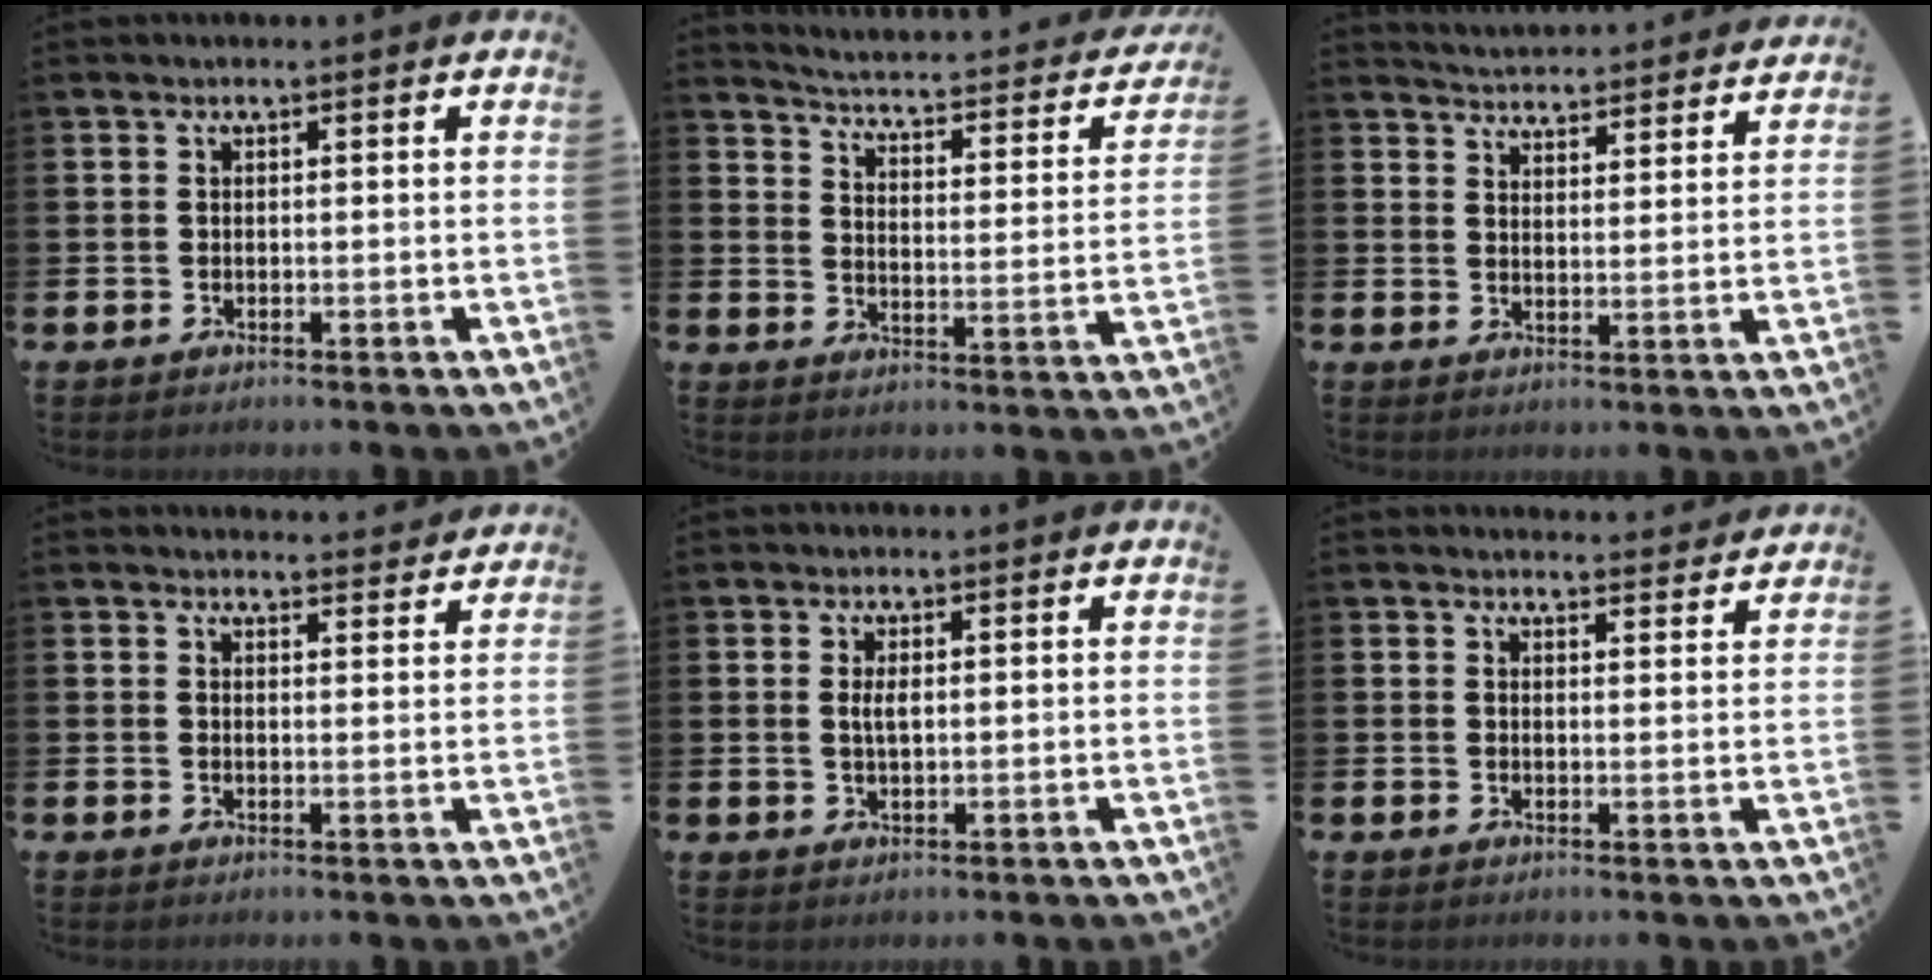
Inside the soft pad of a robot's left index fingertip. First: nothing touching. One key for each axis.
{"total": 2.8, "fx": 2.6, "fy": 0.5, "fz": 1.0, "tx": -0.040, "ty": -0.035, "tz": 0.030}
{"total": 4.9, "fx": 4.9, "fy": 0.3, "fz": -0.3, "tx": -0.005, "ty": -0.038, "tz": 0.087}
{"total": 2.7, "fx": 2.7, "fy": 0.4, "fz": -0.1, "tx": 0.005, "ty": -0.019, "tz": 0.047}
{"total": 1.9, "fx": 0.5, "fy": 0.7, "fz": 1.7, "tx": -0.032, "ty": 0.003, "tz": 0.006}
{"total": 2.8, "fx": 2.7, "fy": 0.4, "fz": 0.0, "tx": 0.004, "ty": -0.018, "tz": 0.047}